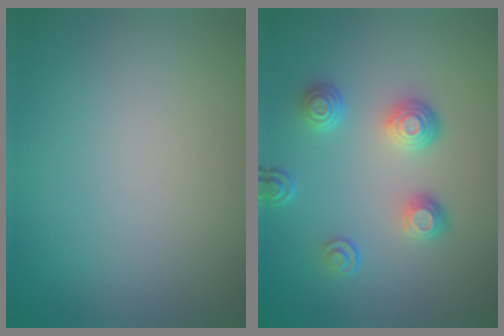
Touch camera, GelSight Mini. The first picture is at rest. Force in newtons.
{"total": 3.5, "press": 2.8, "slide": 2.2}